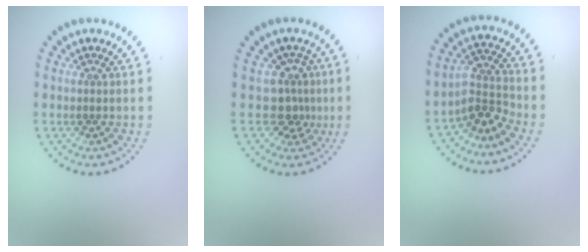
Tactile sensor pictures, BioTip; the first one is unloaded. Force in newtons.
{"total": 2.8, "press": 2.1, "slide": 1.9}
{"total": 3.3, "press": 2.4, "slide": 2.3}